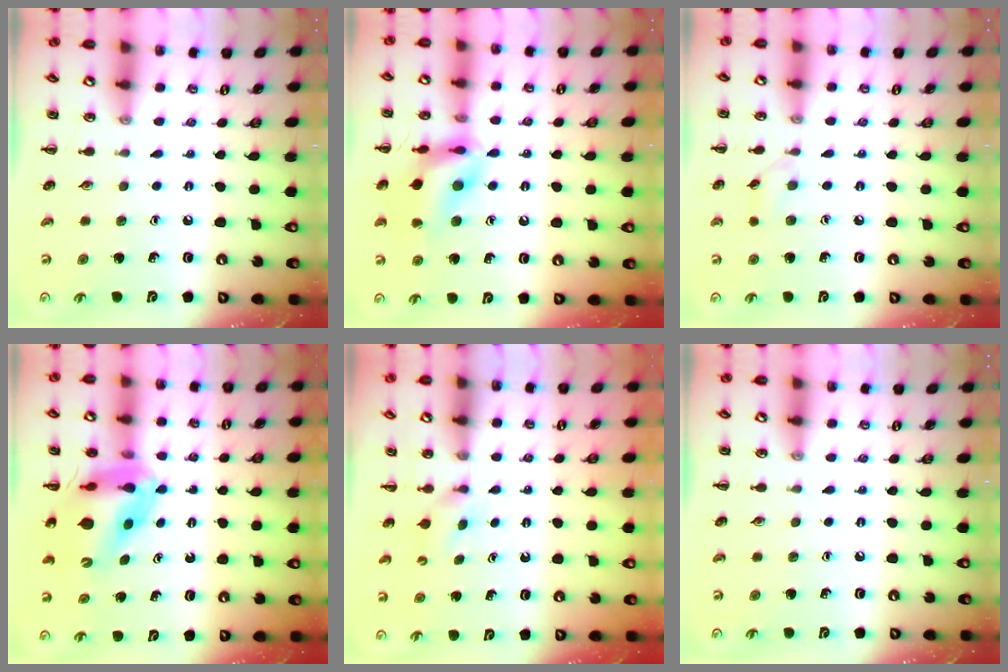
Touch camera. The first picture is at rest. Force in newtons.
{"total": 13.1, "press": 13.0, "slide": 1.8}
{"total": 5.9, "press": 5.5, "slide": 2.2}
{"total": 10.6, "press": 10.1, "slide": 3.3}
{"total": 2.4, "press": 2.3, "slide": 0.9}
{"total": 0.0}